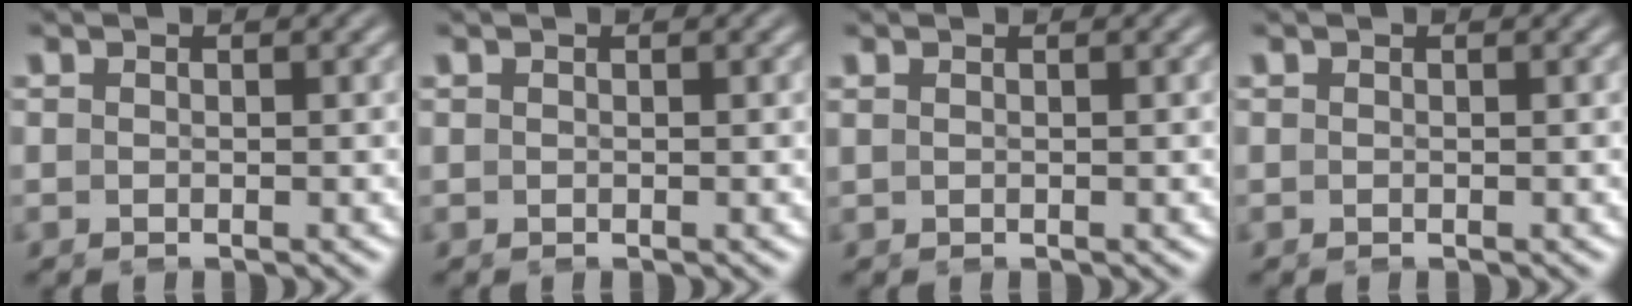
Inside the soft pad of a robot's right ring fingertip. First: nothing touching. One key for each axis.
{"total": 0.0}
{"total": 0.6, "fx": 0.4, "fy": -0.4, "fz": 0.2, "tx": -0.001, "ty": 0.002, "tz": 0.010}
{"total": 0.0}